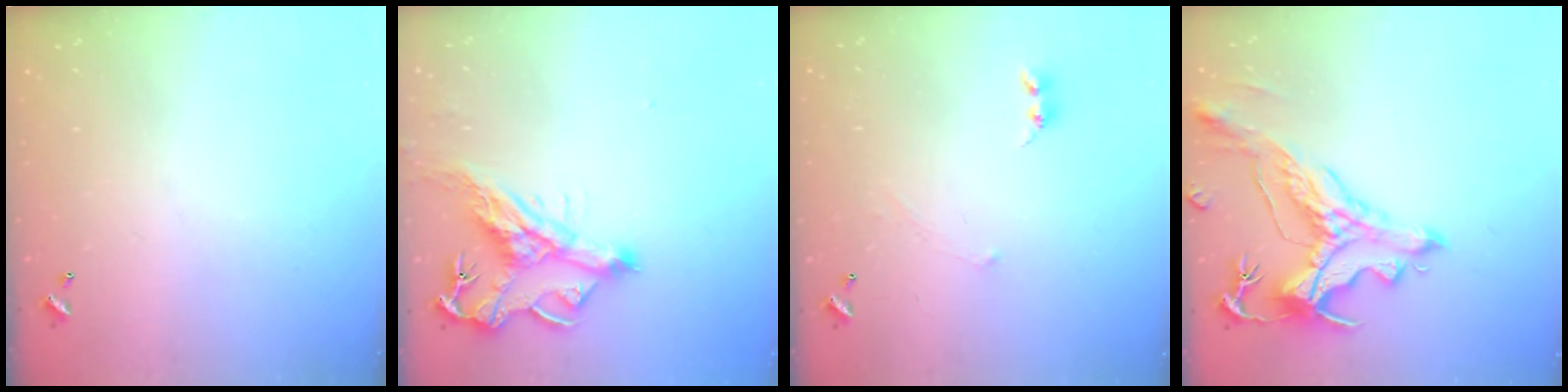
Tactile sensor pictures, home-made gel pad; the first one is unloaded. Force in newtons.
{"total": 10.3, "press": 10.2, "slide": 1.7}
{"total": 0.6, "press": 0.3, "slide": 0.5}
{"total": 2.9, "press": 2.6, "slide": 1.5}